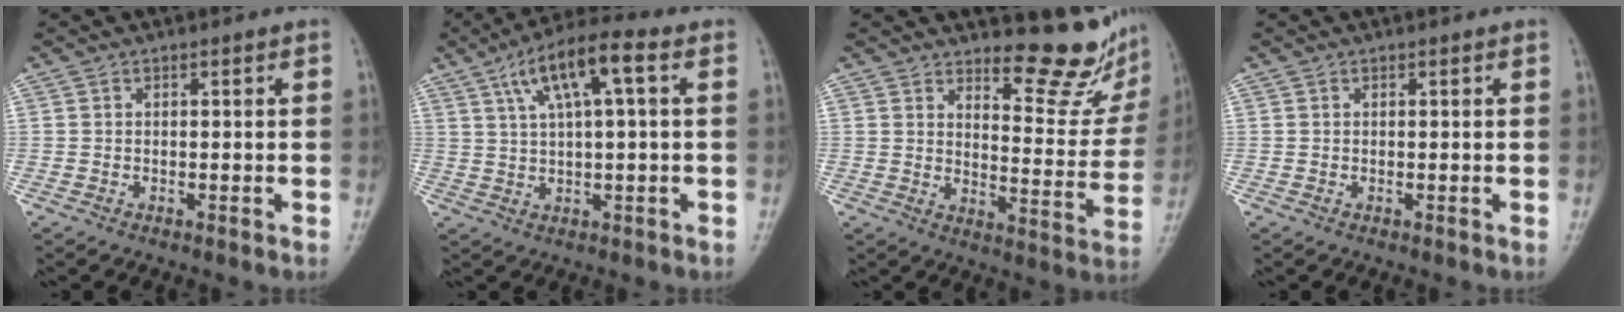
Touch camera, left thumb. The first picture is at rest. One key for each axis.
{"total": 10.9, "fx": 3.9, "fy": 2.7, "fz": 9.8, "tx": -0.183, "ty": 0.020, "tz": 0.066}
{"total": 11.2, "fx": 10.0, "fy": 2.5, "fz": 4.2, "tx": -0.027, "ty": -0.106, "tz": 0.133}
{"total": 0.0}